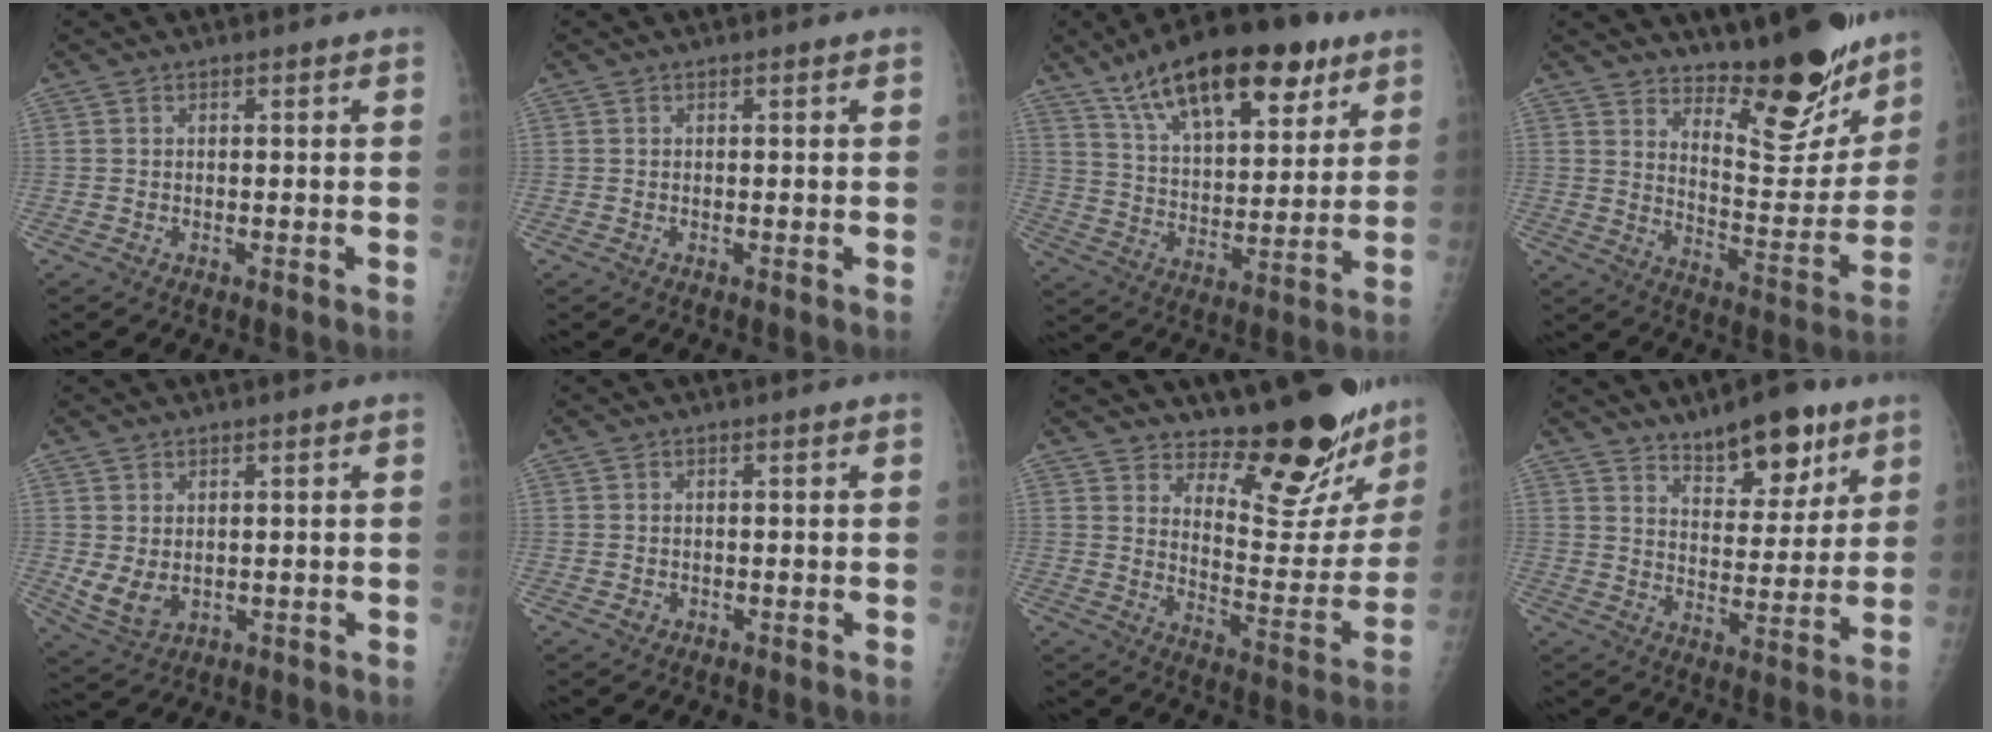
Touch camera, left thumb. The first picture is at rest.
{"total": 0.0}
{"total": 22.3, "force": [13.5, 9.4, 15.1], "torque": [-0.211, -0.037, 0.227]}
{"total": 16.5, "force": [12.8, 5.4, 8.9], "torque": [-0.072, -0.117, 0.202]}
{"total": 5.3, "force": [0.6, 3.8, 3.6], "torque": [-0.062, -0.018, 0.028]}
{"total": 0.9, "force": [-0.1, 0.8, 0.2], "torque": [-0.001, 0.000, 0.002]}
{"total": 17.7, "force": [15.2, 5.5, 7.3], "torque": [-0.042, -0.152, 0.209]}
{"total": 12.0, "force": [8.1, 4.8, 7.3], "torque": [-0.073, -0.049, 0.126]}